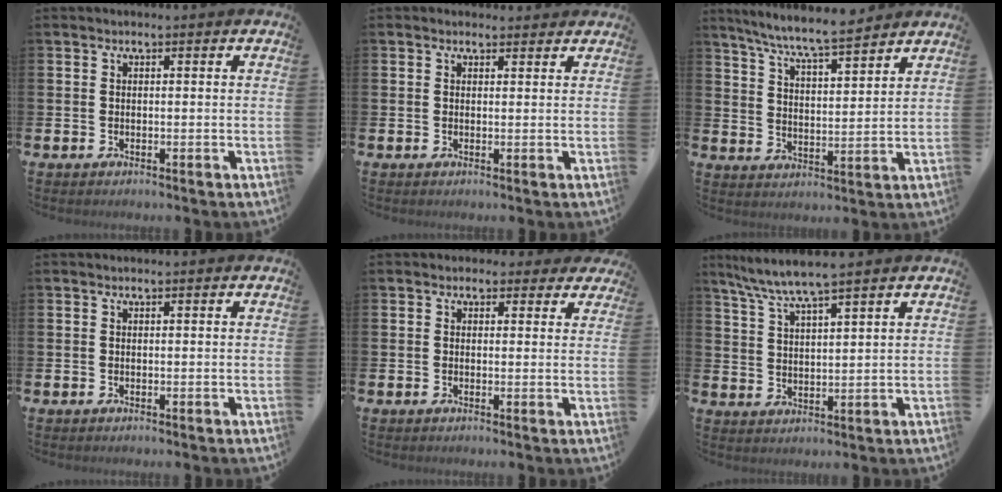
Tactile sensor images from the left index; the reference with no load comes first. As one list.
[{"total": 1.0, "force": [0.9, 0.5, 0.1], "torque": [0.005, 0.004, 0.014]}, {"total": 7.3, "force": [6.9, 0.1, 2.5], "torque": [-0.076, -0.040, 0.122]}, {"total": 0.0}, {"total": 1.9, "force": [1.5, 1.2, 0.1], "torque": [0.004, 0.001, 0.023]}, {"total": 5.9, "force": [5.4, -0.4, 2.3], "torque": [-0.068, -0.022, 0.096]}]